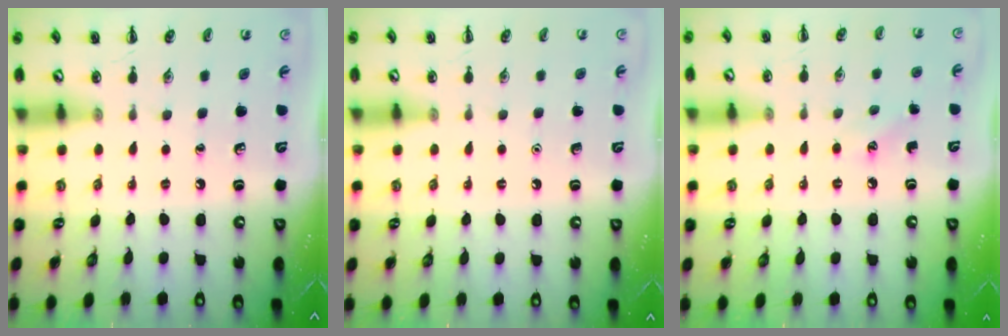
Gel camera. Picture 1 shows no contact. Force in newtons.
{"total": 1.6, "press": 1.6, "slide": 0.1}
{"total": 6.2, "press": 5.9, "slide": 1.8}